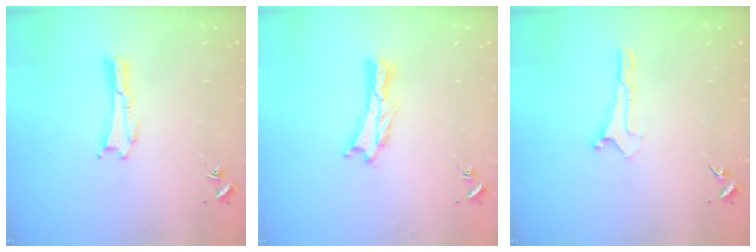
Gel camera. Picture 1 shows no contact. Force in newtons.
{"total": 0.6, "press": 0.6, "slide": 0.2}
{"total": 0.0}